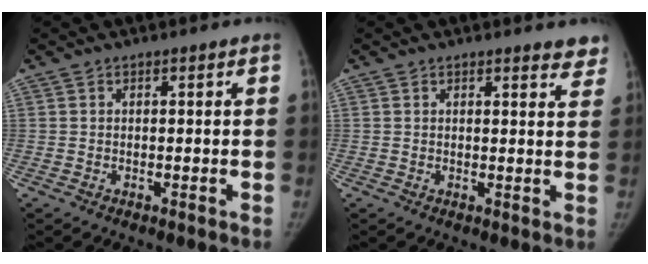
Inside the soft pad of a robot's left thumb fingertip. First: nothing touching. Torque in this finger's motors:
{"motor_torque": [-0.03, -0.05, 0.47, 0.01, 0.02]}